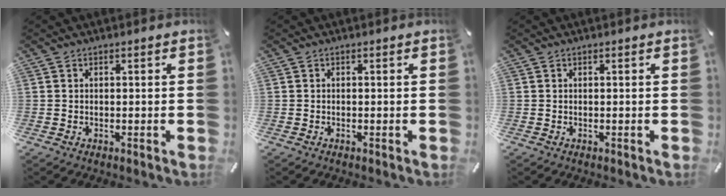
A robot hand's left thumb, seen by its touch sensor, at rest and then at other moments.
{"total": 0.0}
{"total": 0.0}